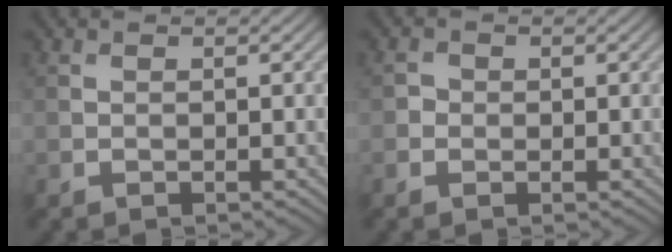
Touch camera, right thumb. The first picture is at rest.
{"total": 1.1, "force": [-0.2, 1.0, 0.2], "torque": [-0.001, -0.003, -0.008]}